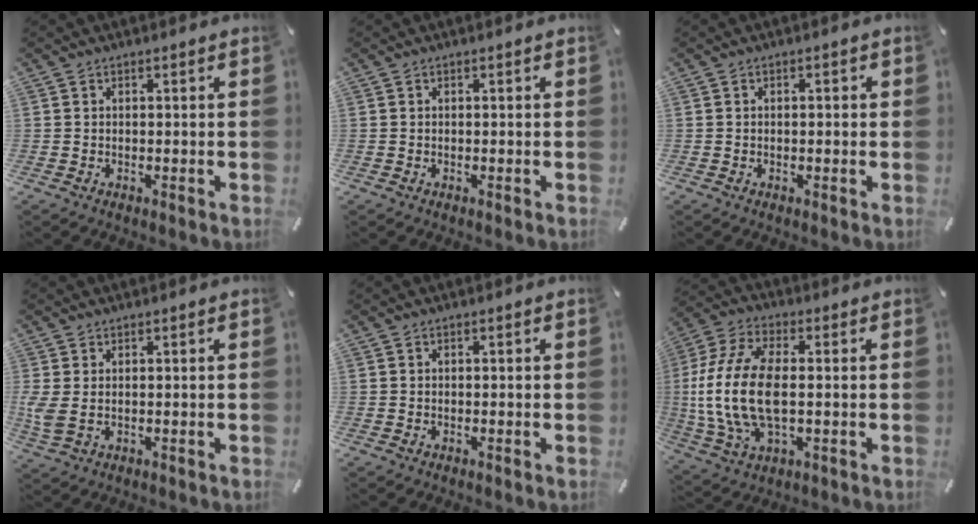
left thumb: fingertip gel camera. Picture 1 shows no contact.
{"total": 0.0}
{"total": 1.2, "force": [-0.3, 0.5, 1.1], "torque": [-0.020, 0.002, -0.006]}
{"total": 3.7, "force": [0.6, 1.9, 3.2], "torque": [-0.084, -0.007, 0.009]}
{"total": 0.0}
{"total": 16.7, "force": [0.1, 8.7, 14.2], "torque": [-0.314, -0.010, 0.002]}